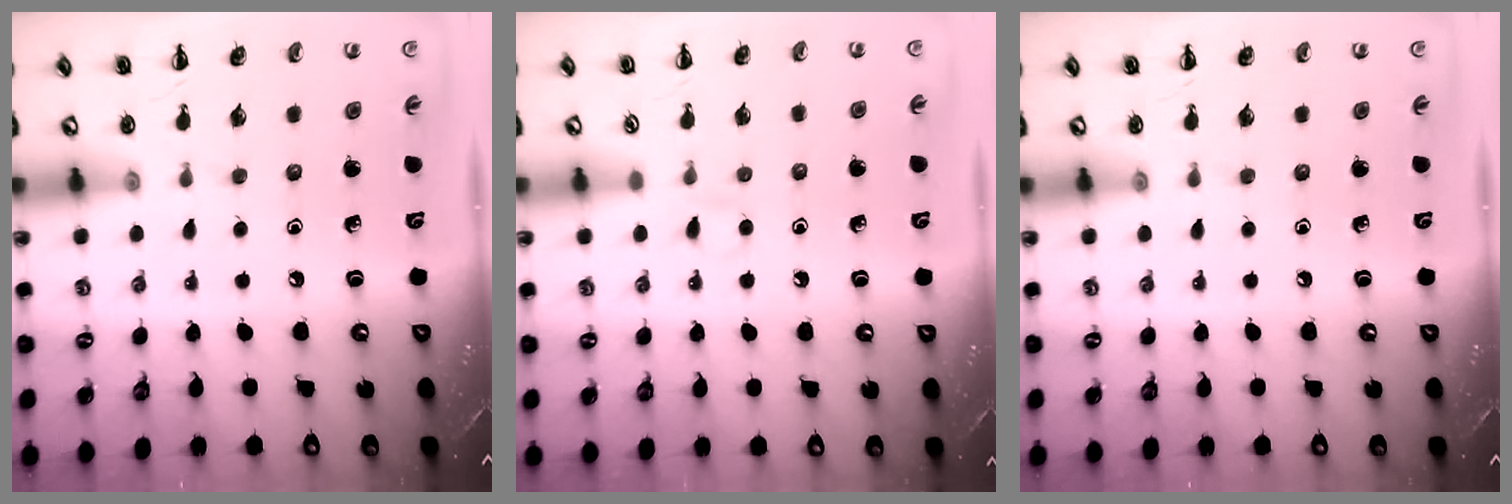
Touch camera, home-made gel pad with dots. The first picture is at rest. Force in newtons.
{"total": 2.9, "press": 2.7, "slide": 0.9}
{"total": 0.0}